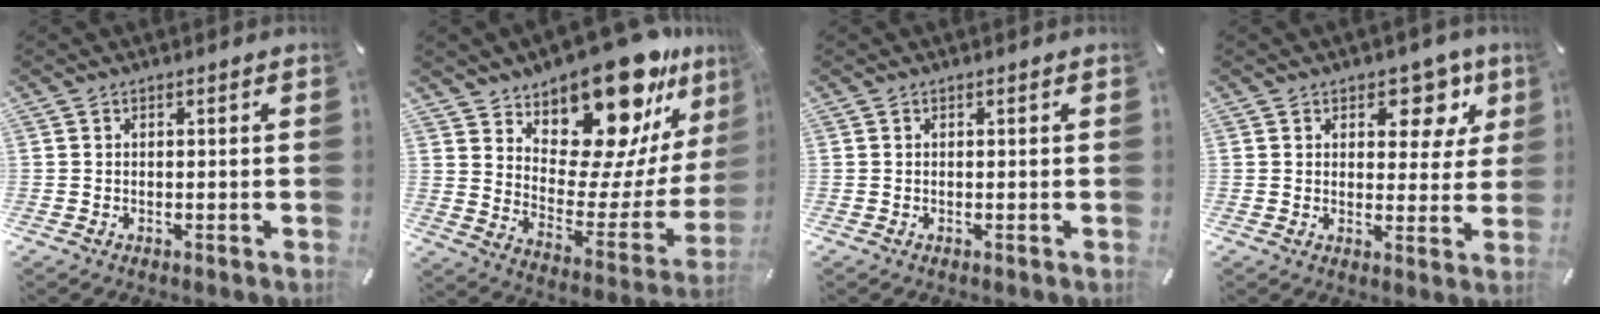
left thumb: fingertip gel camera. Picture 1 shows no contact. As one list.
[{"total": 20.8, "force": [16.0, 8.6, 10.0], "torque": [-0.131, -0.144, 0.267]}, {"total": 0.0}, {"total": 9.8, "force": [5.2, 6.3, 5.4], "torque": [-0.049, -0.031, 0.082]}]